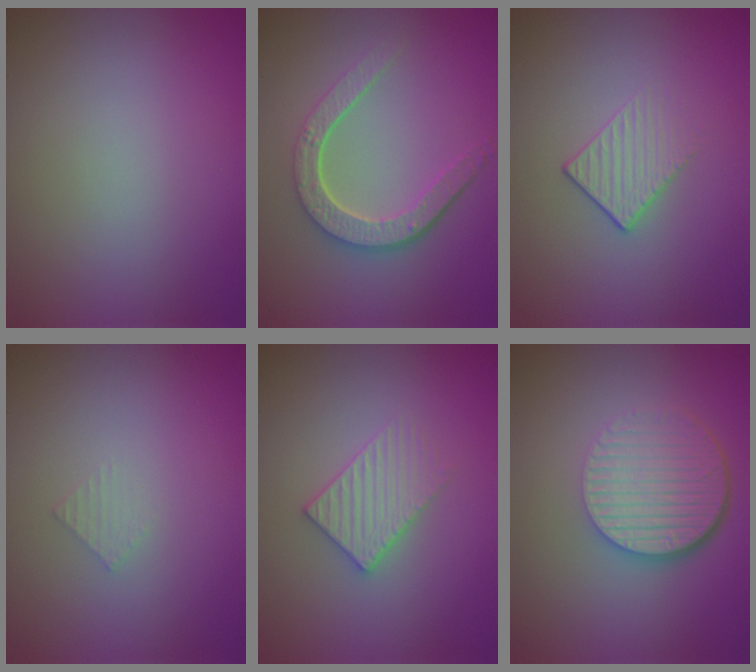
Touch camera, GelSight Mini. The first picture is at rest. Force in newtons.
{"total": 4.7, "press": 3.6, "slide": 3.0}
{"total": 1.6, "press": 1.1, "slide": 1.1}
{"total": 0.8, "press": 0.8, "slide": 0.1}
{"total": 3.0, "press": 3.0, "slide": 0.5}
{"total": 6.7, "press": 4.5, "slide": 5.0}